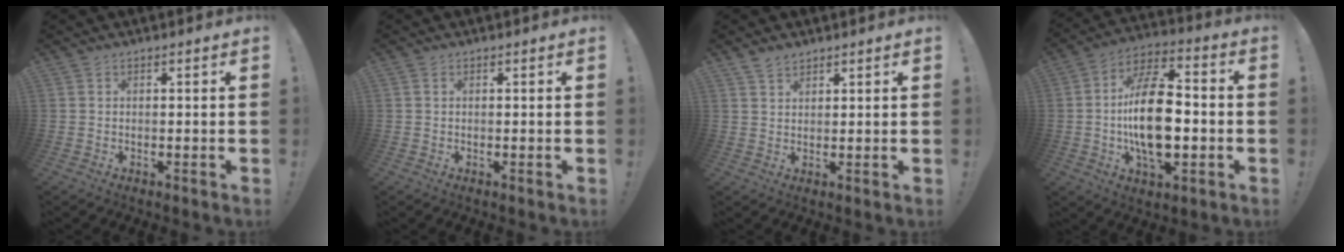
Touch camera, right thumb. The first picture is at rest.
{"total": 0.5, "force": [0.2, 0.4, 0.3], "torque": [-0.008, 0.002, 0.005]}
{"total": 3.2, "force": [2.7, 1.4, 1.0], "torque": [-0.008, -0.018, 0.048]}
{"total": 19.9, "force": [-2.2, 10.6, 16.7], "torque": [-0.301, 0.004, -0.040]}